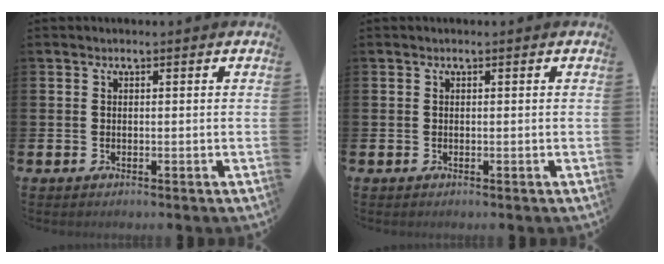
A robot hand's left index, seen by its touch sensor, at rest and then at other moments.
{"total": 0.0}